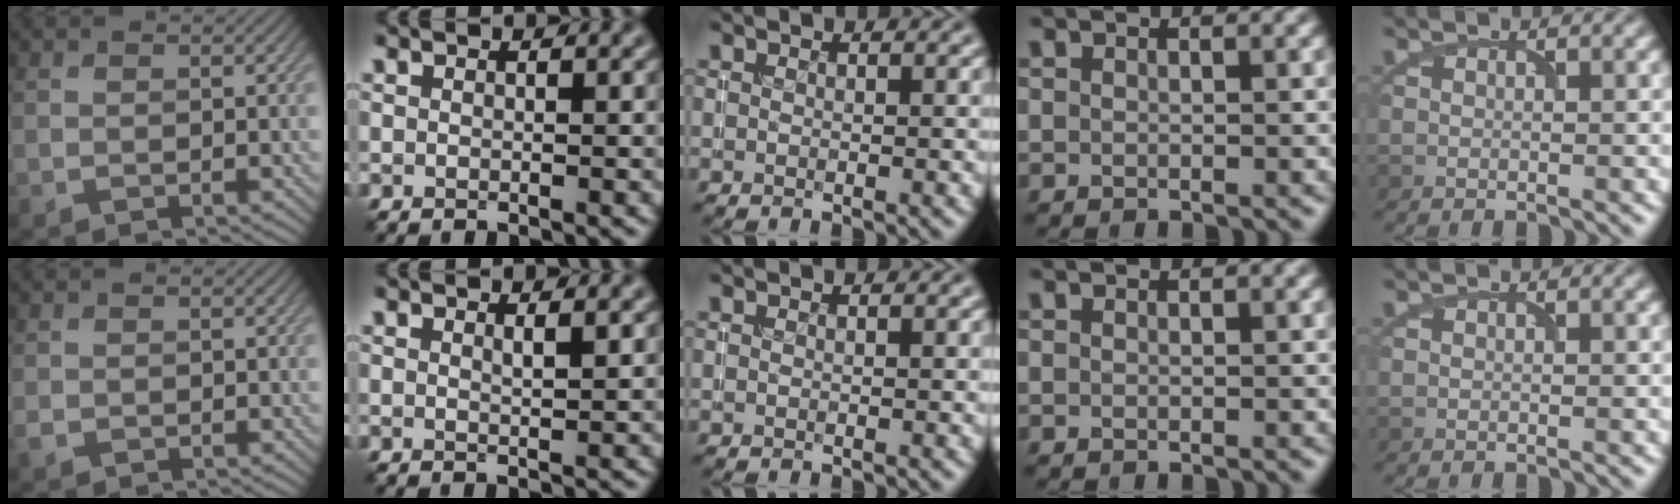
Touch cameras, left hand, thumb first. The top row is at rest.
{"thumb": {"total": 0.9, "force": [-0.3, 0.8, 0.4], "torque": [-0.012, -0.006, -0.005]}, "index": {"total": 1.0, "force": [0.6, 0.3, 0.7], "torque": [-0.003, -0.001, 0.009]}}